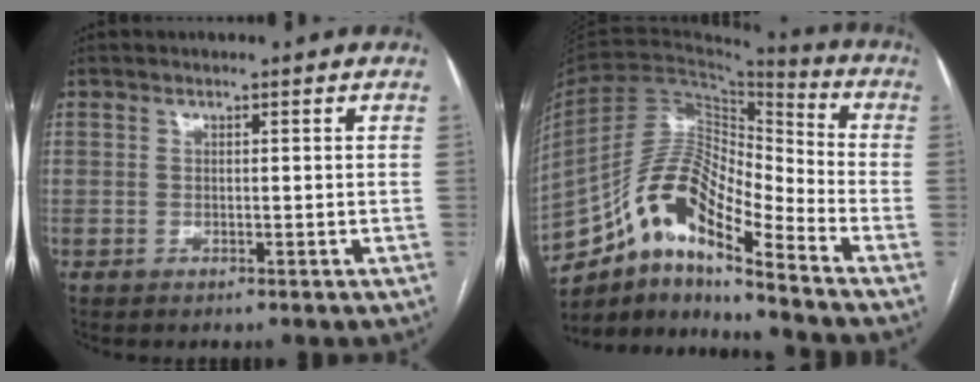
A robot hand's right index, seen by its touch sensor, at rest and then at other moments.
{"total": 15.4, "force": [-9.8, 3.6, 11.3], "torque": [-0.212, 0.031, -0.170]}